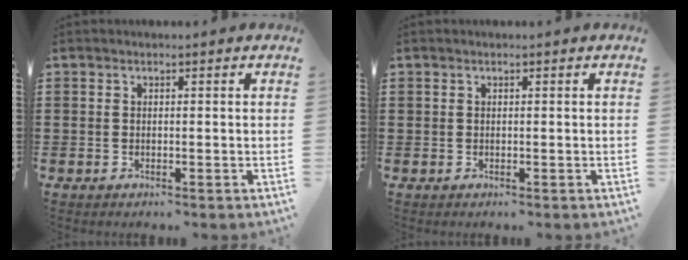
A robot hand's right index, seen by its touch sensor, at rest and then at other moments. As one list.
[{"total": 0.0}]